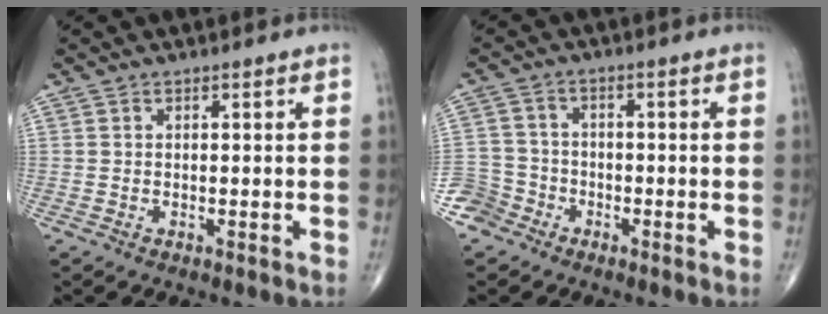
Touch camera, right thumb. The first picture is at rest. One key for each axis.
{"total": 5.6, "fx": -3.8, "fy": 4.1, "fz": 0.1, "tx": 0.020, "ty": 0.024, "tz": -0.082}